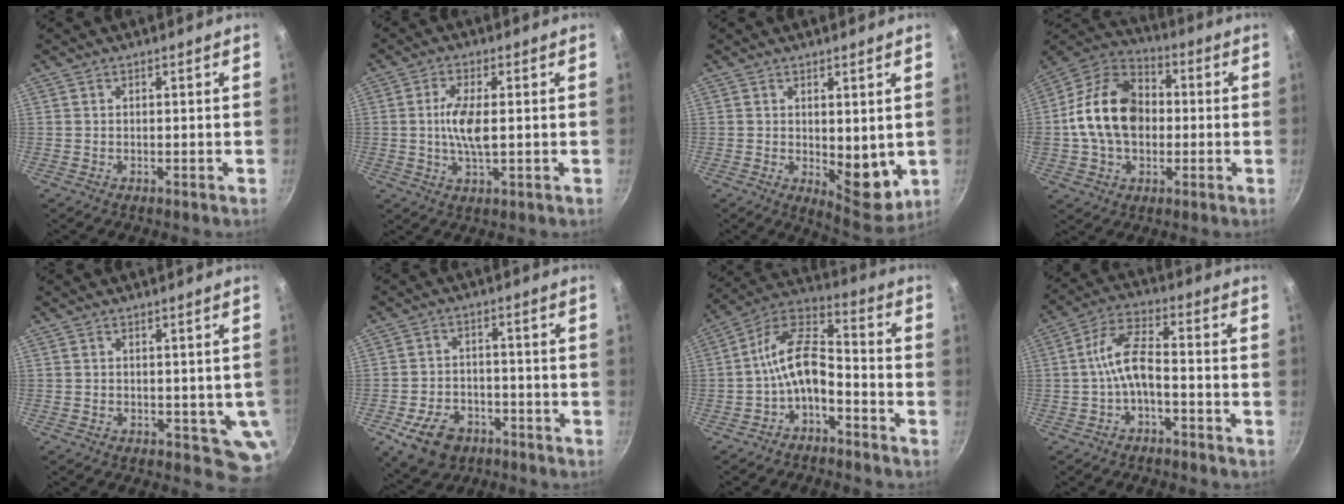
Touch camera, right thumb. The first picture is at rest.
{"total": 6.8, "force": [0.2, 2.4, 6.3], "torque": [-0.132, 0.000, 0.002]}
{"total": 8.6, "force": [0.3, 4.4, 7.4], "torque": [-0.070, -0.022, 0.017]}
{"total": 17.9, "force": [-0.1, 13.0, 12.4], "torque": [-0.193, 0.032, -0.015]}
{"total": 5.5, "force": [-0.2, 3.7, 4.0], "torque": [-0.033, -0.007, 0.003]}
{"total": 10.0, "force": [-5.1, 7.0, 5.0], "torque": [-0.068, 0.033, -0.076]}
{"total": 11.4, "force": [-4.4, 6.0, 8.6], "torque": [-0.156, 0.064, -0.090]}
{"total": 7.6, "force": [-2.6, 3.4, 6.3], "torque": [-0.125, 0.040, -0.055]}